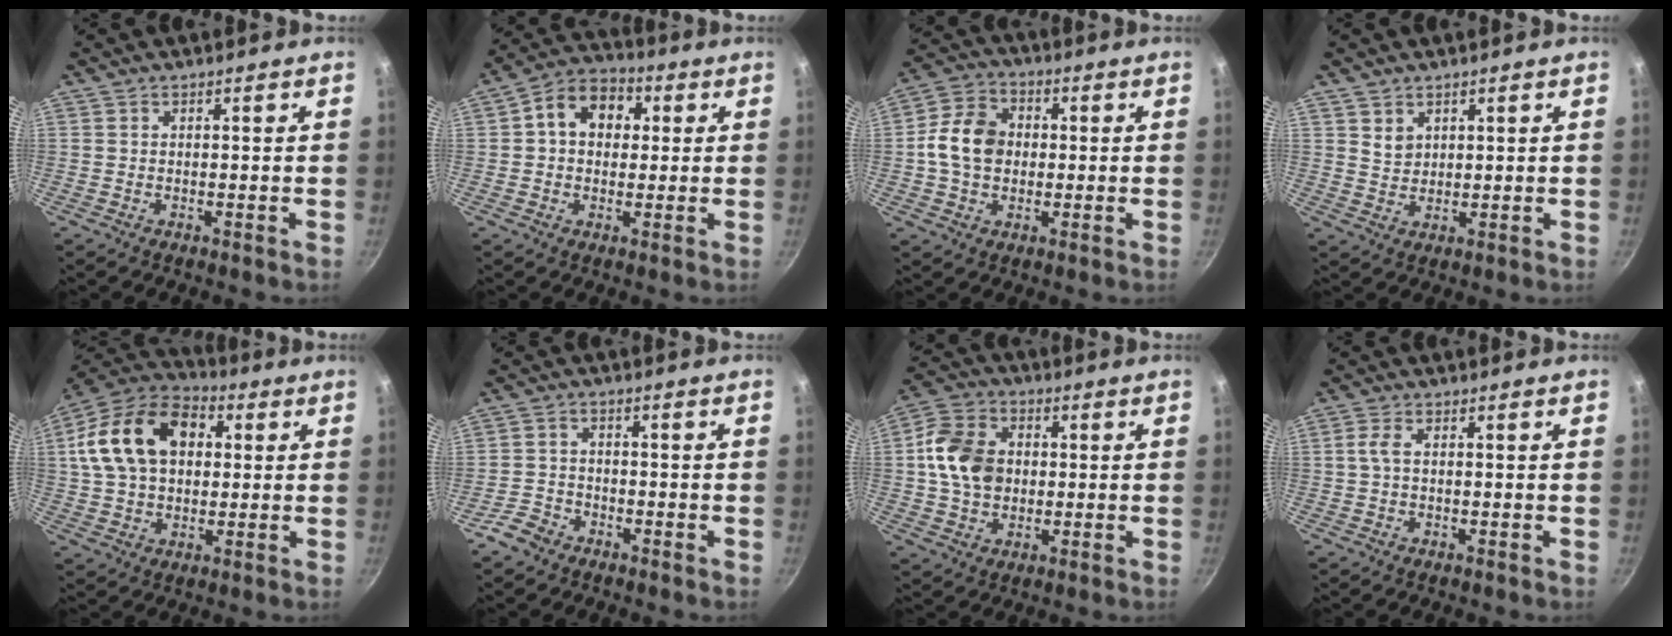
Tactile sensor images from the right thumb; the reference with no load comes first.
{"total": 10.3, "force": [2.0, 7.8, 6.3], "torque": [-0.070, 0.020, 0.013]}
{"total": 10.7, "force": [0.1, 8.3, 6.7], "torque": [-0.100, 0.017, -0.012]}
{"total": 2.9, "force": [1.6, 2.2, 1.1], "torque": [-0.008, -0.006, 0.035]}
{"total": 19.6, "force": [4.1, 13.5, 13.6], "torque": [-0.229, 0.025, 0.058]}
{"total": 4.4, "force": [-3.1, 2.8, 1.3], "torque": [-0.023, 0.033, -0.060]}
{"total": 12.4, "force": [0.8, 9.4, 8.0], "torque": [-0.127, 0.012, 0.003]}
{"total": 2.5, "force": [0.2, 1.1, 2.2], "torque": [-0.055, 0.007, 0.001]}